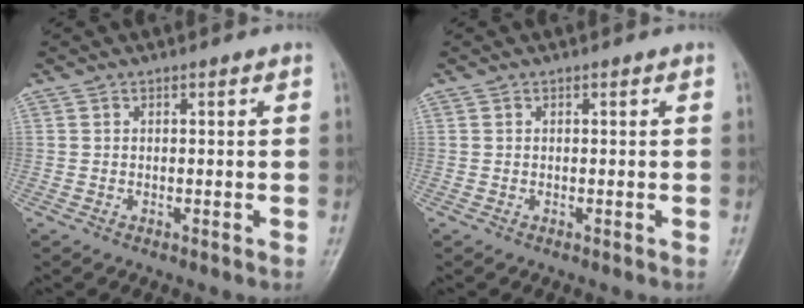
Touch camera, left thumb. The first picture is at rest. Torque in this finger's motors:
{"motor_torque": [0.01, 0.00, 0.01, -0.04, 0.00]}